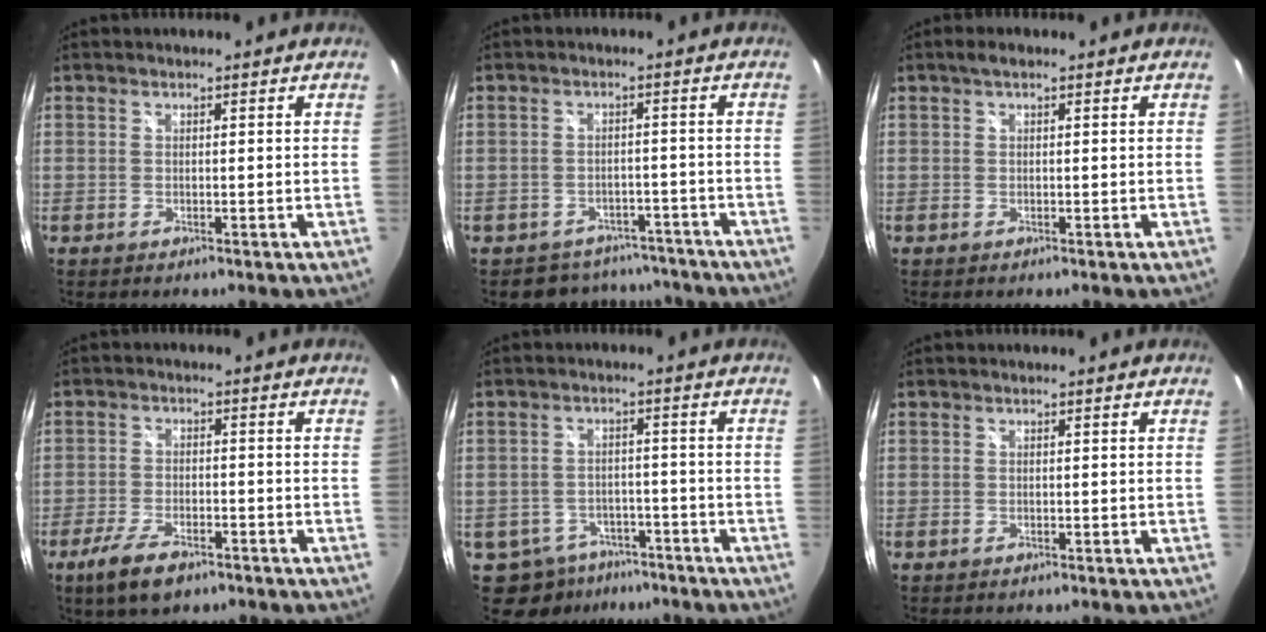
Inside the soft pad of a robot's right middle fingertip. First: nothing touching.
{"total": 8.4, "force": [-7.0, 4.6, 0.8], "torque": [-0.022, 0.020, -0.085]}
{"total": 1.7, "force": [0.9, 0.7, 1.3], "torque": [-0.025, 0.006, 0.011]}
{"total": 7.6, "force": [-5.1, 2.8, 5.0], "torque": [-0.124, -0.019, -0.091]}
{"total": 9.9, "force": [-6.1, 7.0, 3.2], "torque": [-0.091, 0.003, -0.075]}
{"total": 0.0}